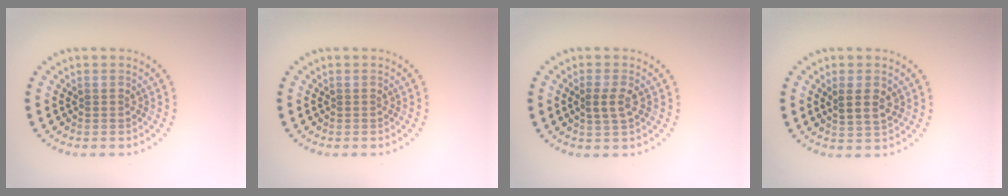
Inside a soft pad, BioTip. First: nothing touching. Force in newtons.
{"total": 0.0}
{"total": 1.8, "press": 1.8, "slide": 0.6}
{"total": 2.3, "press": 2.1, "slide": 0.8}